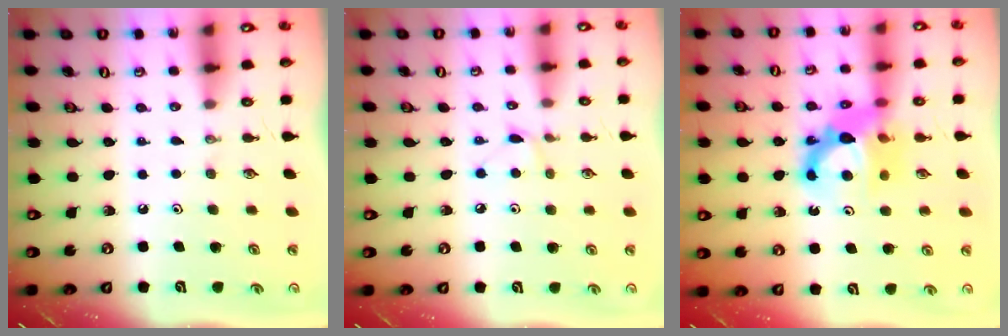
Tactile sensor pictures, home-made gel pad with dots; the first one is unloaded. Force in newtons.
{"total": 4.8, "press": 4.7, "slide": 0.6}
{"total": 11.3, "press": 11.0, "slide": 2.4}